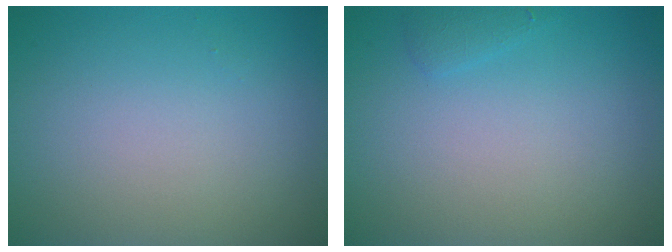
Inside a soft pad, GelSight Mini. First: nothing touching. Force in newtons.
{"total": 0.8, "press": 0.8, "slide": 0.1}